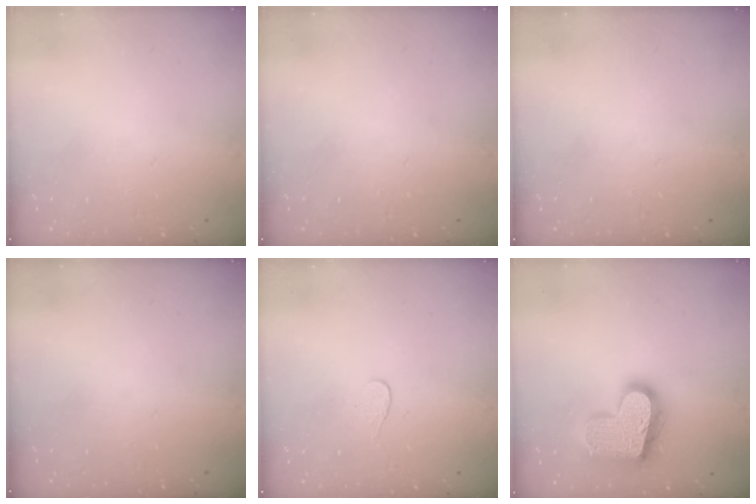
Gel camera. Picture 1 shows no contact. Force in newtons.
{"total": 0.0}
{"total": 0.0}
{"total": 0.0}
{"total": 3.4, "press": 3.4, "slide": 0.4}
{"total": 20.0, "press": 20.0, "slide": 1.2}